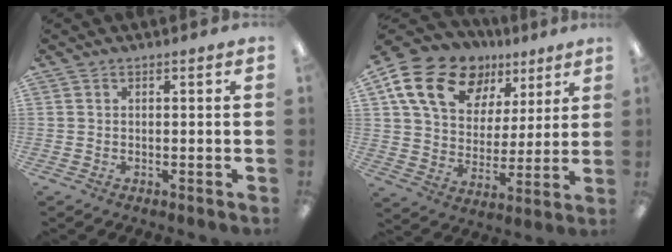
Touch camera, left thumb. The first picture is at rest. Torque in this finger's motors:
{"motor_torque": [0.36, 0.50, 1.38, -1.39, 0.37]}